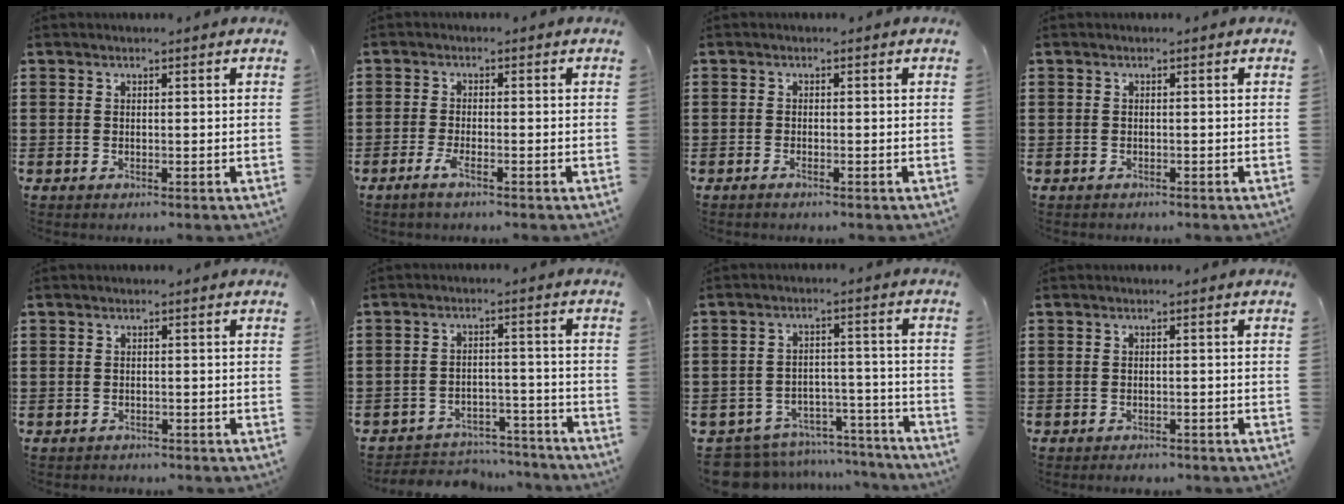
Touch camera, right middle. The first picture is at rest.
{"total": 2.3, "force": [-1.4, 0.4, 1.9], "torque": [-0.046, -0.005, -0.030]}
{"total": 0.7, "force": [-0.6, 0.0, 0.3], "torque": [-0.008, -0.002, -0.011]}
{"total": 0.7, "force": [-0.5, 0.5, -0.1], "torque": [0.001, 0.004, -0.012]}
{"total": 0.9, "force": [-0.7, 0.5, -0.1], "torque": [0.001, 0.004, -0.018]}
{"total": 4.6, "force": [-4.5, 1.0, 0.3], "torque": [-0.007, 0.010, -0.095]}
{"total": 7.6, "force": [-7.3, 1.8, 1.4], "torque": [-0.035, 0.021, -0.145]}
{"total": 1.1, "force": [-1.0, 0.3, 0.0], "torque": [-0.002, 0.002, -0.024]}